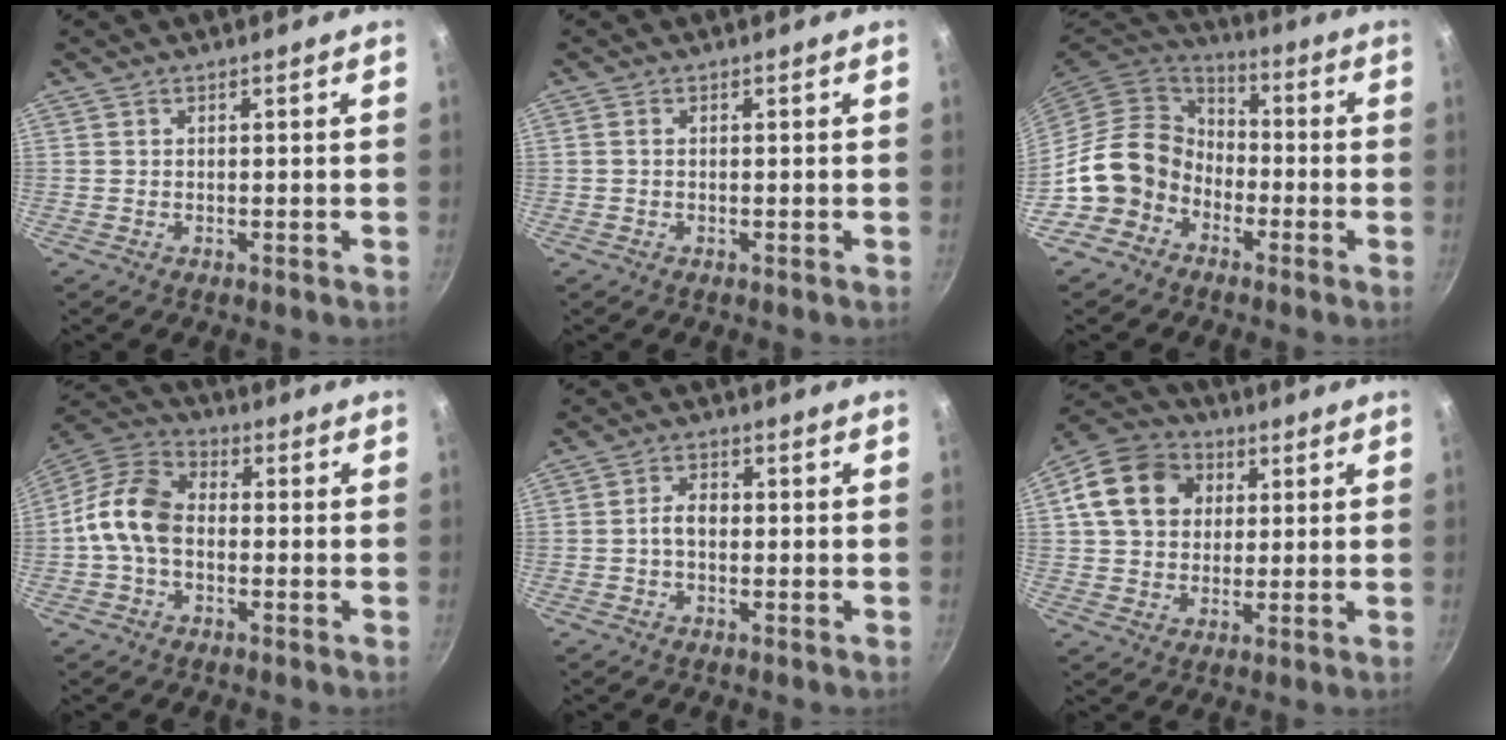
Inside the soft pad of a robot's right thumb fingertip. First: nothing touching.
{"total": 0.7, "force": [0.0, 0.5, 0.5], "torque": [-0.008, 0.003, 0.000]}
{"total": 12.4, "force": [-4.8, 10.3, 4.9], "torque": [-0.036, 0.049, -0.097]}
{"total": 10.9, "force": [-1.3, 7.6, 7.7], "torque": [-0.129, 0.034, -0.047]}
{"total": 3.6, "force": [-0.4, 2.4, 2.7], "torque": [-0.040, 0.016, -0.012]}
{"total": 14.0, "force": [3.4, 11.3, 7.4], "torque": [-0.112, 0.017, 0.044]}